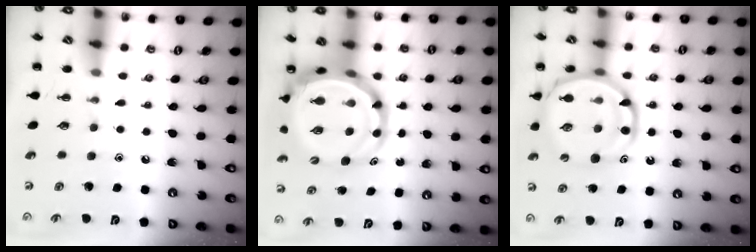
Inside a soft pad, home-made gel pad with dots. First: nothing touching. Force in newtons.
{"total": 10.7, "press": 10.3, "slide": 2.9}
{"total": 15.3, "press": 14.9, "slide": 3.5}